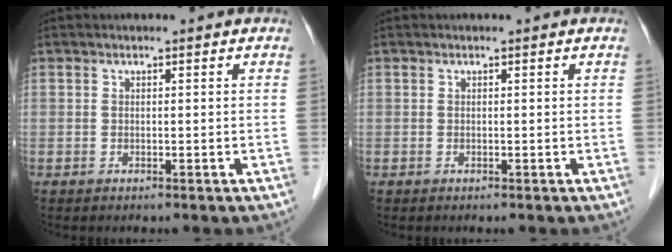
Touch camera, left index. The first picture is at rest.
{"total": 0.0}